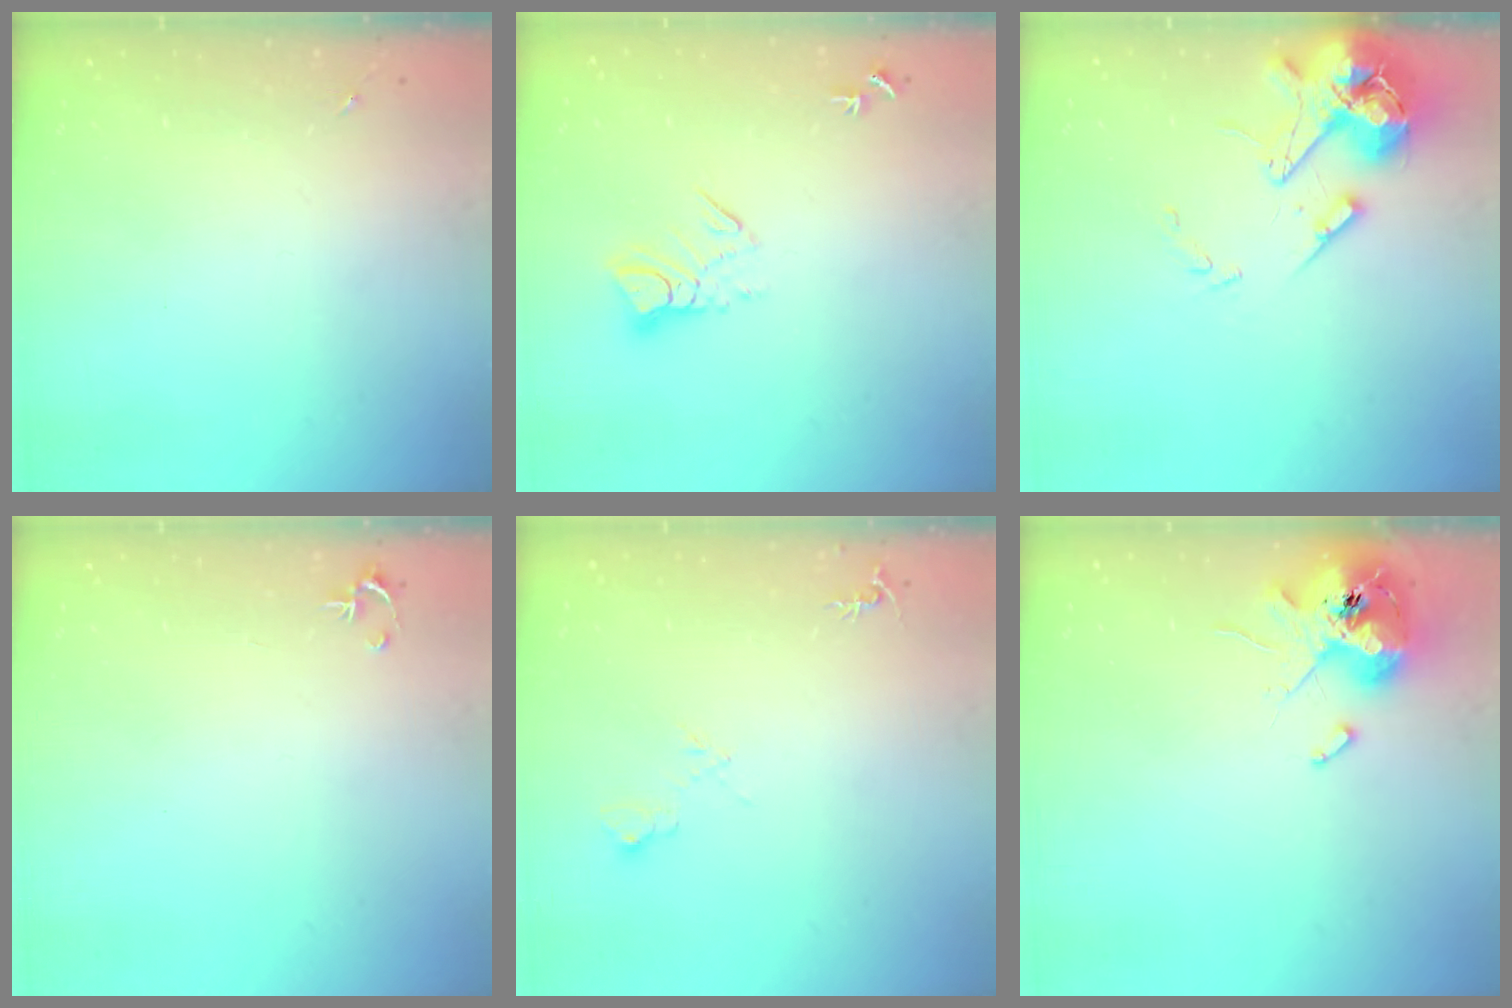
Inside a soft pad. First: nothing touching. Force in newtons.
{"total": 8.3, "press": 8.3, "slide": 0.8}
{"total": 13.7, "press": 13.5, "slide": 2.2}
{"total": 2.5, "press": 2.5, "slide": 0.2}
{"total": 5.7, "press": 5.6, "slide": 1.2}
{"total": 13.0, "press": 12.8, "slide": 1.9}